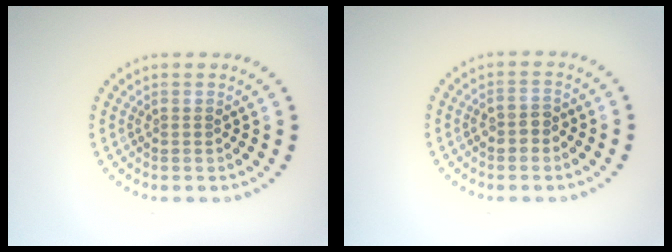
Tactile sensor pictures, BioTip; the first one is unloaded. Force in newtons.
{"total": 1.7, "press": 1.6, "slide": 0.3}